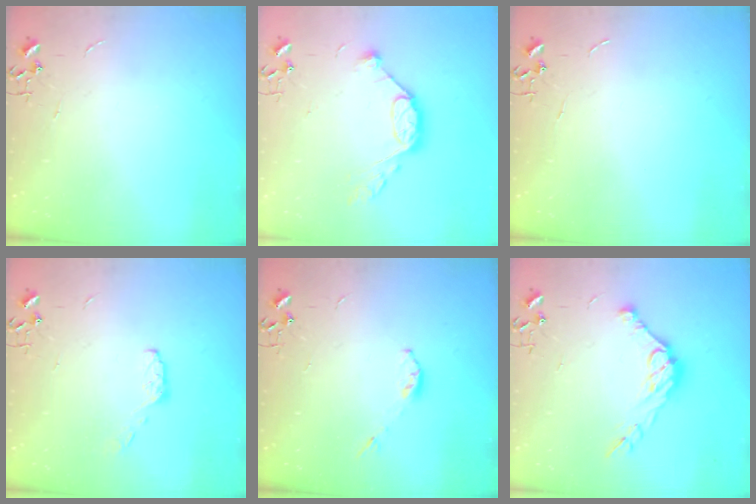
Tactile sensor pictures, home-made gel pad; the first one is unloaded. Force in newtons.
{"total": 10.6, "press": 10.6, "slide": 0.6}
{"total": 0.0}
{"total": 5.5, "press": 5.4, "slide": 0.9}
{"total": 3.4, "press": 3.4, "slide": 0.5}
{"total": 12.0, "press": 12.0, "slide": 1.0}